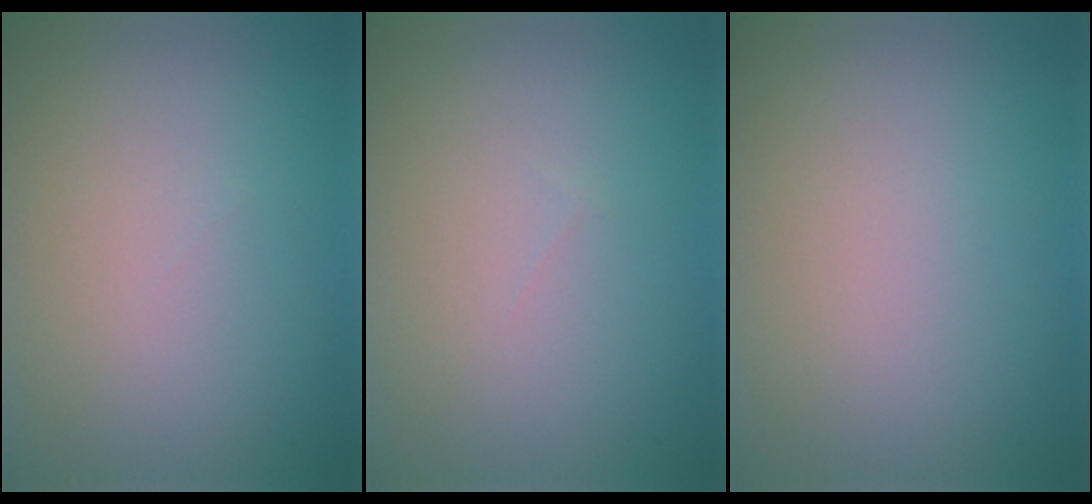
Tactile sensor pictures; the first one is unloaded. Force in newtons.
{"total": 0.0}
{"total": 0.0}